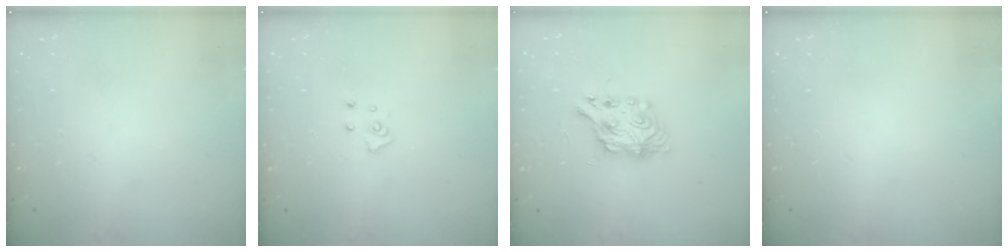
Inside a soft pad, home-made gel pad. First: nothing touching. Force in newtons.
{"total": 5.7, "press": 5.7, "slide": 0.4}
{"total": 7.1, "press": 7.1, "slide": 0.3}
{"total": 0.0}